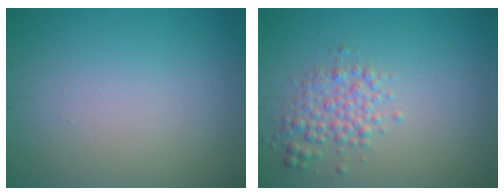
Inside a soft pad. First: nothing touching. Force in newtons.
{"total": 2.5, "press": 2.5, "slide": 0.0}